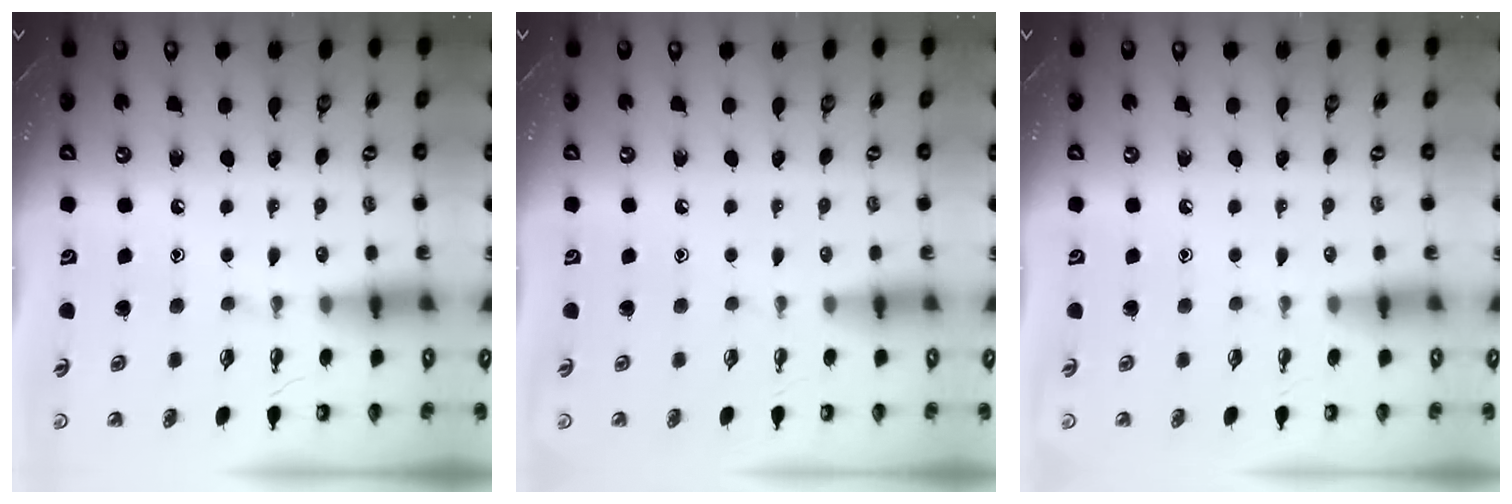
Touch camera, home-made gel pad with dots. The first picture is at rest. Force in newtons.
{"total": 0.0}
{"total": 0.0}